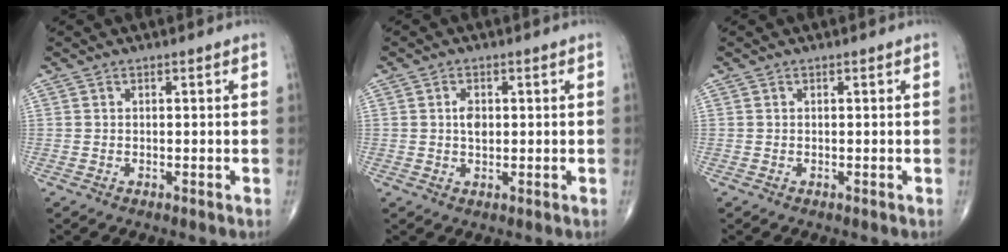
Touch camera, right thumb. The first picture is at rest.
{"total": 2.7, "force": [0.4, 1.7, 2.1], "torque": [-0.032, -0.001, 0.006]}
{"total": 0.0}